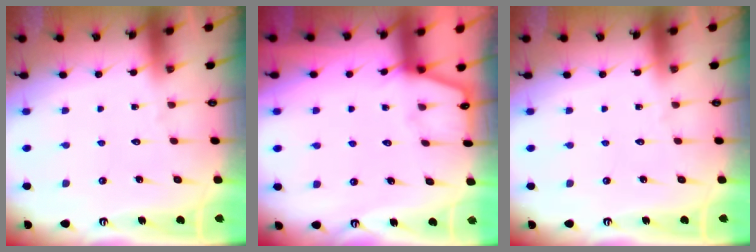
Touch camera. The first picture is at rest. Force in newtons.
{"total": 2.9, "press": 2.9, "slide": 0.5}
{"total": 0.0}